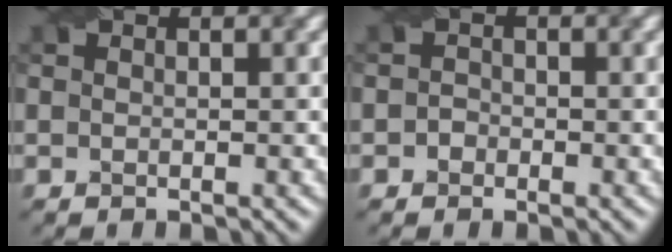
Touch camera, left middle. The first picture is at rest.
{"total": 0.8, "force": [-0.4, 0.8, 0.1], "torque": [0.000, -0.001, -0.009]}